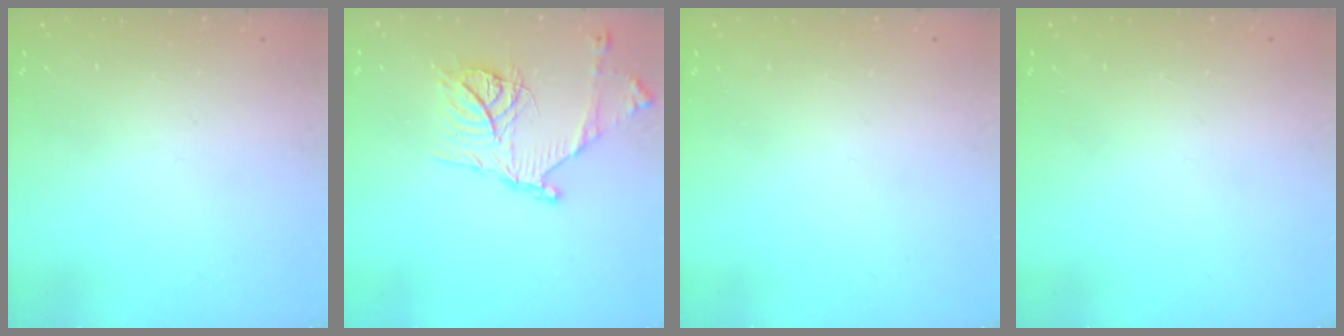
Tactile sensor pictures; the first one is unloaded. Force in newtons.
{"total": 18.1, "press": 18.0, "slide": 1.7}
{"total": 0.0}
{"total": 0.0}